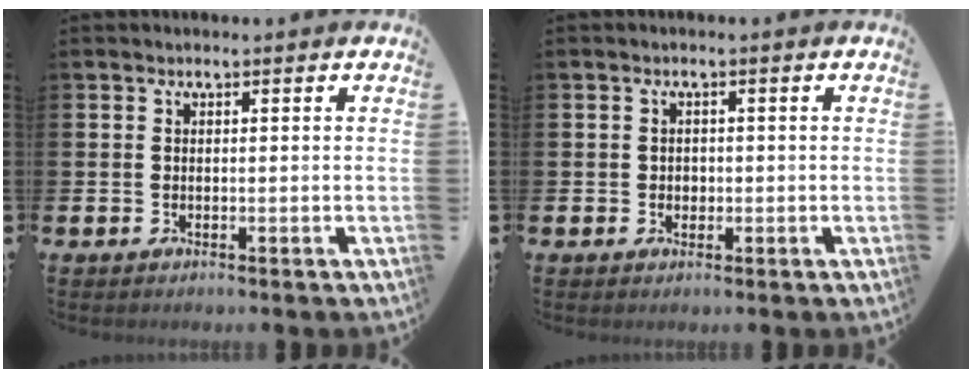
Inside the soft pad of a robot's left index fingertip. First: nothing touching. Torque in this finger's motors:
{"motor_torque": [0.08, -0.02, 0.01, 0.00]}